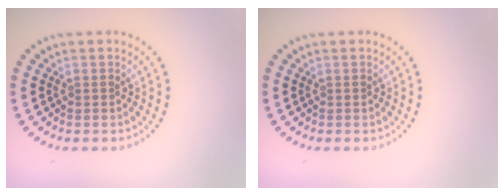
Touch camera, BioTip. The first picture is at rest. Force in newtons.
{"total": 0.0}